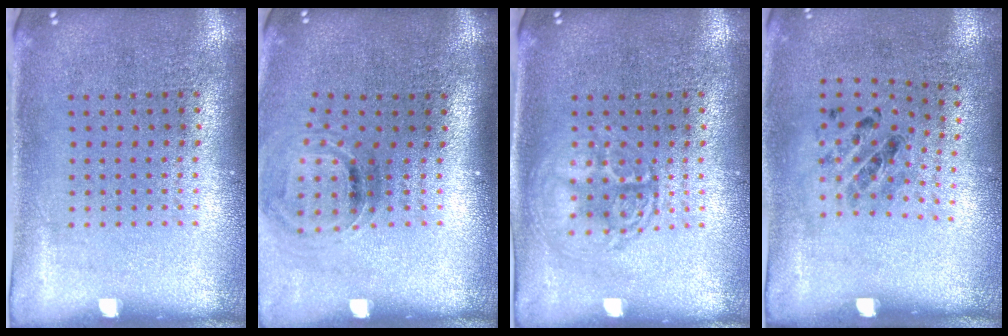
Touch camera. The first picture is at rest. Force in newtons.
{"total": 1.0, "press": 0.8, "slide": 0.5}
{"total": 2.6, "press": 2.6, "slide": 0.4}
{"total": 1.3, "press": 0.6, "slide": 1.2}